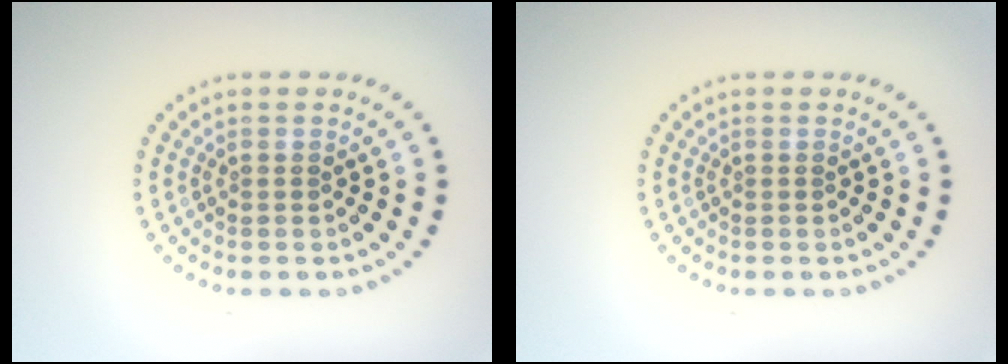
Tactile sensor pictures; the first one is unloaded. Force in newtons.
{"total": 0.0}